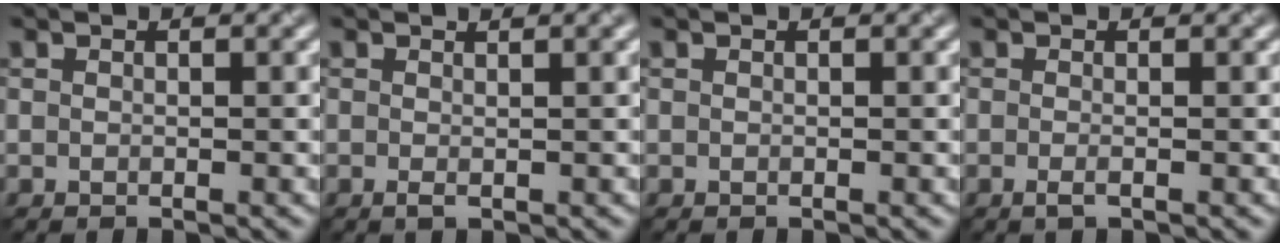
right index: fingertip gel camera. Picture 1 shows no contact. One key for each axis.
{"total": 1.9, "fx": 0.3, "fy": 0.5, "fz": 1.8, "tx": -0.021, "ty": 0.002, "tz": 0.002}
{"total": 0.0}
{"total": 1.0, "fx": -0.3, "fy": 0.3, "fz": 0.9, "tx": -0.018, "ty": -0.006, "tz": -0.007}